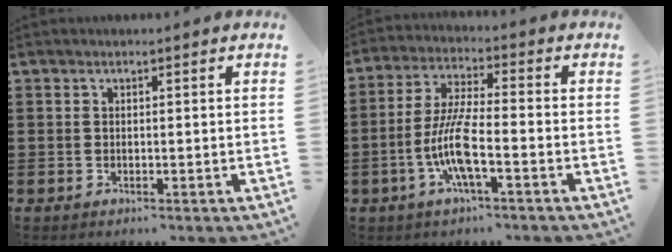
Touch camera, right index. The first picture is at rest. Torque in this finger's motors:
{"motor_torque": [2.14, 0.00, 0.87, 0.21]}